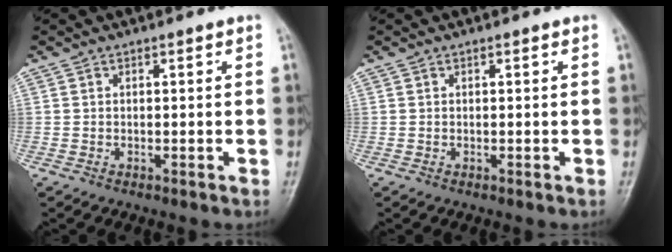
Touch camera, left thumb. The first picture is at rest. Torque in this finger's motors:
{"motor_torque": [0.00, 0.00, -0.03, -0.03, 0.00]}